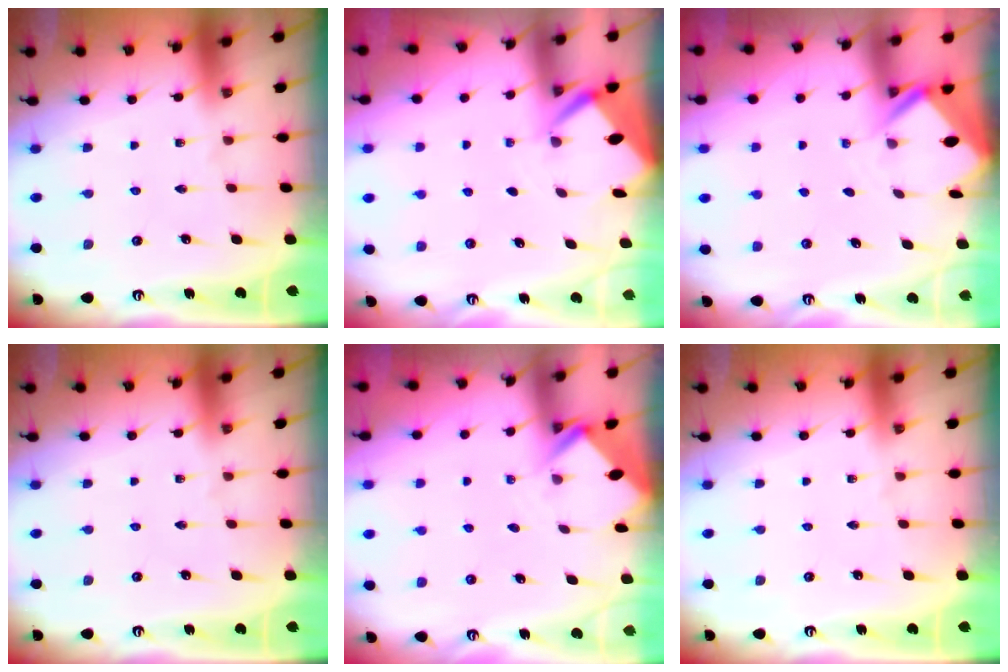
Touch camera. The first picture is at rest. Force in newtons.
{"total": 2.7, "press": 2.6, "slide": 0.3}
{"total": 2.3, "press": 2.3, "slide": 0.1}
{"total": 0.0}
{"total": 2.5, "press": 2.5, "slide": 0.2}
{"total": 0.0}